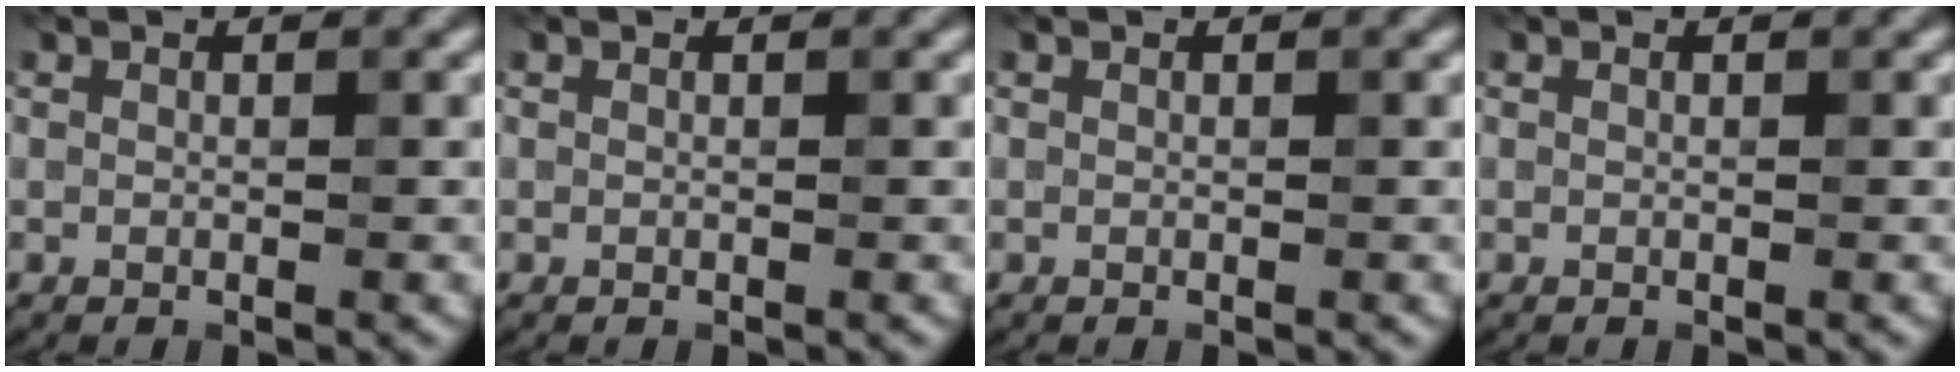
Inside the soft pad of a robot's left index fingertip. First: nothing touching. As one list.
[{"total": 0.0}, {"total": 0.0}, {"total": 0.0}]